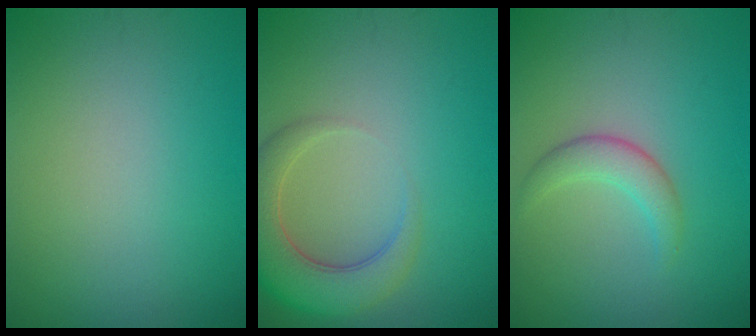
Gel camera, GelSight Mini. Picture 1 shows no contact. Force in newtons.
{"total": 5.7, "press": 5.6, "slide": 0.6}
{"total": 2.4, "press": 2.4, "slide": 0.1}